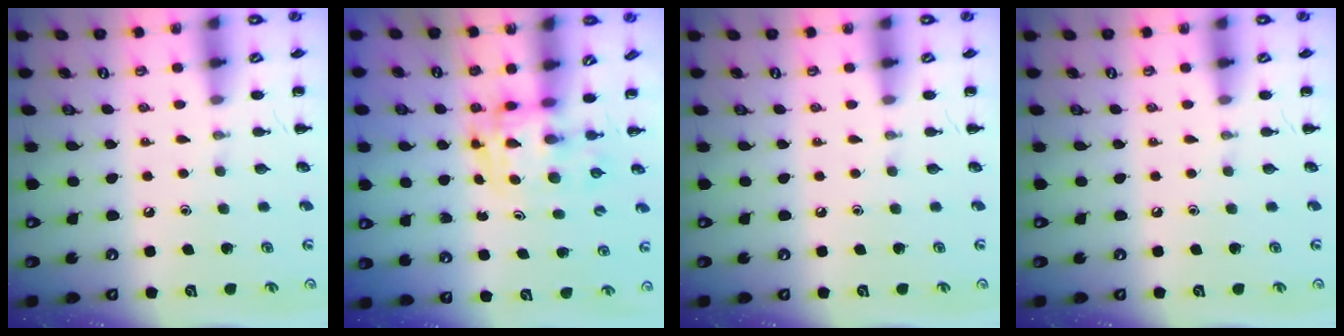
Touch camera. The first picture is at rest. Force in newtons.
{"total": 3.5, "press": 3.5, "slide": 0.6}
{"total": 0.0}
{"total": 0.0}